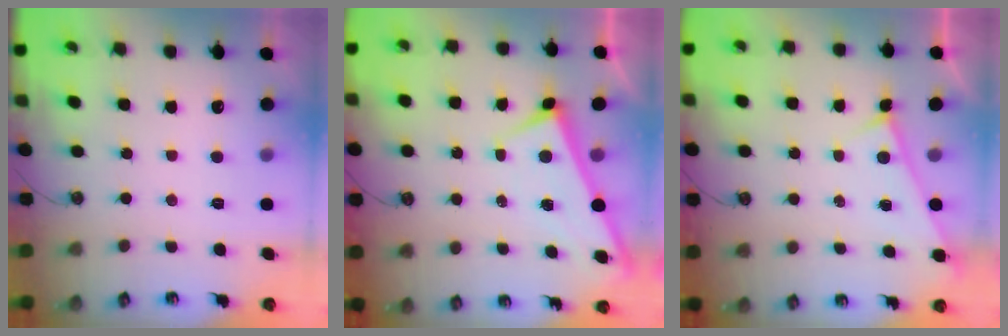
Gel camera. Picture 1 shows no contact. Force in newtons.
{"total": 1.9, "press": 1.9, "slide": 0.2}
{"total": 2.8, "press": 2.8, "slide": 0.1}